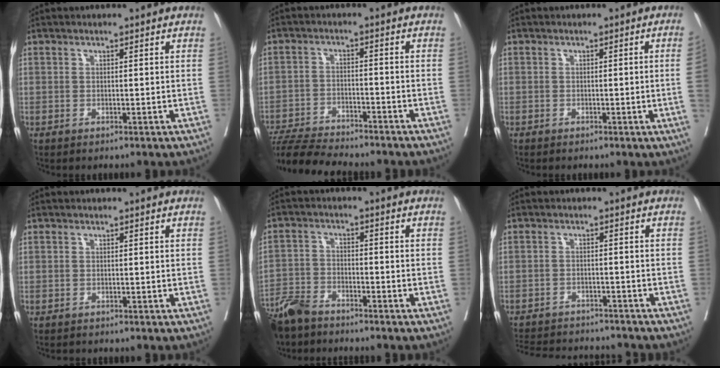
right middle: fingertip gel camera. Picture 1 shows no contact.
{"total": 11.1, "force": [-10.3, 0.9, 4.0], "torque": [-0.066, -0.013, -0.168]}
{"total": 2.6, "force": [-0.4, -0.9, 2.4], "torque": [-0.029, -0.004, -0.004]}
{"total": 0.5, "force": [-0.3, 0.4, -0.1], "torque": [-0.003, 0.004, -0.009]}
{"total": 7.5, "force": [-6.6, 2.4, 2.7], "torque": [-0.052, -0.018, -0.127]}
{"total": 14.1, "force": [-13.1, 3.3, 4.2], "torque": [-0.093, 0.000, -0.177]}